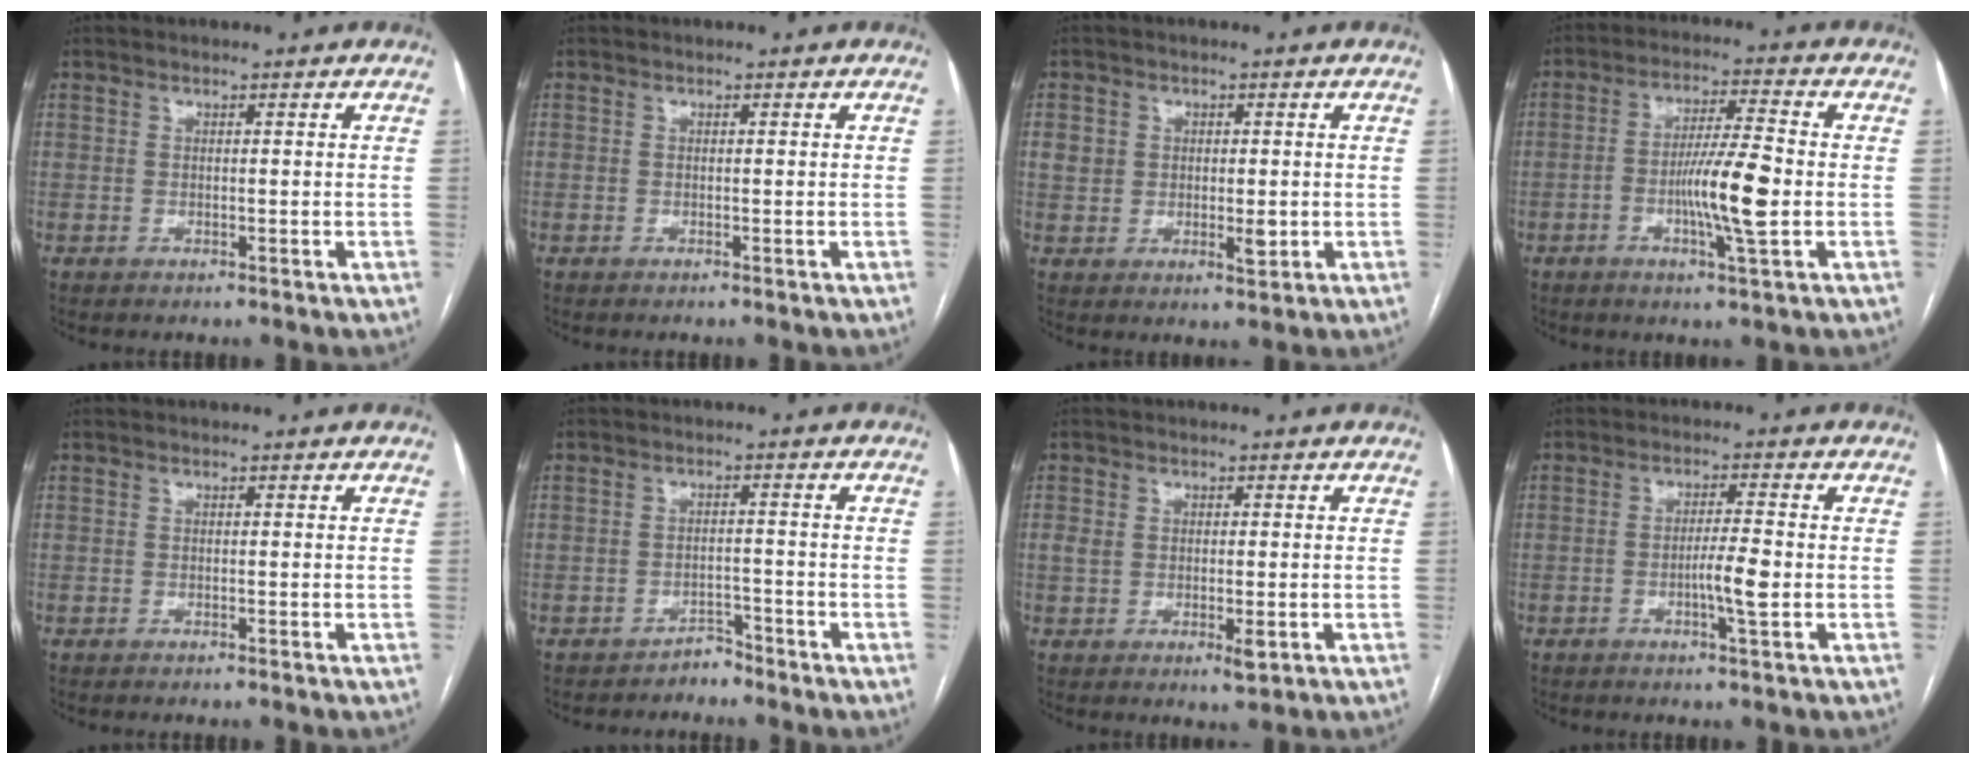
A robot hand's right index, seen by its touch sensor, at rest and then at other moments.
{"total": 0.0}
{"total": 4.5, "force": [0.3, 3.4, 3.0], "torque": [-0.040, 0.003, 0.009]}
{"total": 9.3, "force": [-2.0, 0.5, 9.0], "torque": [-0.161, 0.000, -0.037]}
{"total": 0.0}
{"total": 2.4, "force": [-2.2, 0.9, -0.3], "torque": [0.010, 0.003, -0.034]}
{"total": 3.5, "force": [-0.4, 1.8, 3.0], "torque": [-0.050, -0.001, 0.000]}
{"total": 4.2, "force": [-1.1, 0.0, 4.1], "torque": [-0.070, -0.002, -0.020]}